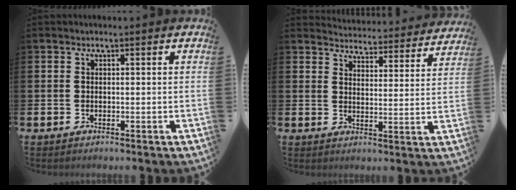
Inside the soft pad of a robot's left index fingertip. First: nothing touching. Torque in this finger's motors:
{"motor_torque": [0.80, -1.33, 0.12, 0.00]}